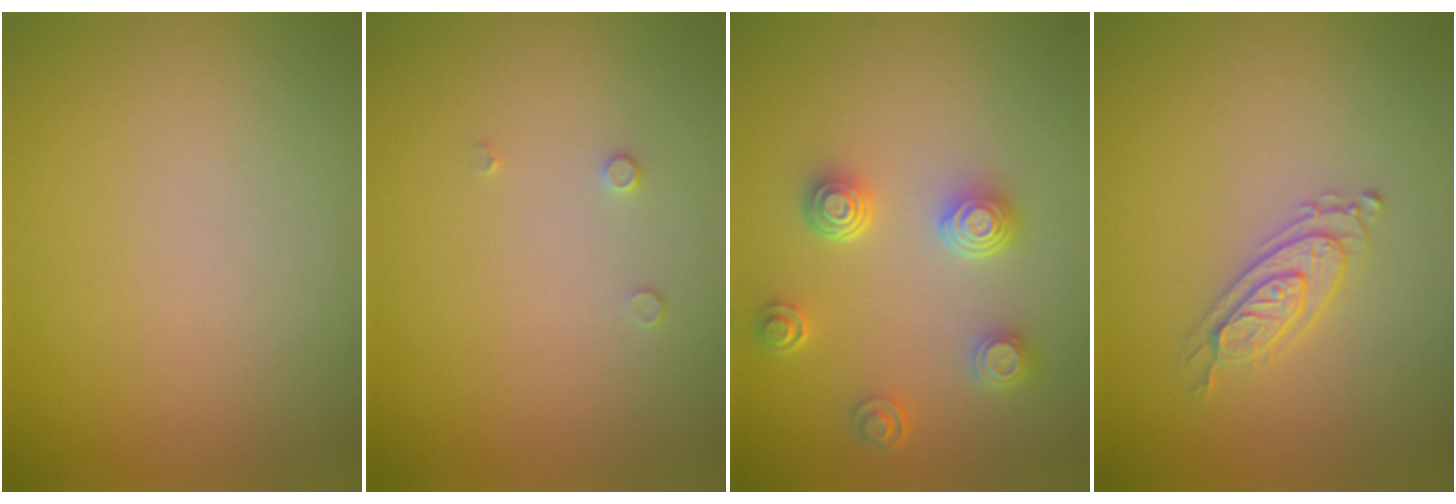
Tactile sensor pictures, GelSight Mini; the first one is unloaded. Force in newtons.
{"total": 0.6, "press": 0.6, "slide": 0.2}
{"total": 4.0, "press": 3.2, "slide": 2.5}
{"total": 2.3, "press": 2.1, "slide": 0.9}